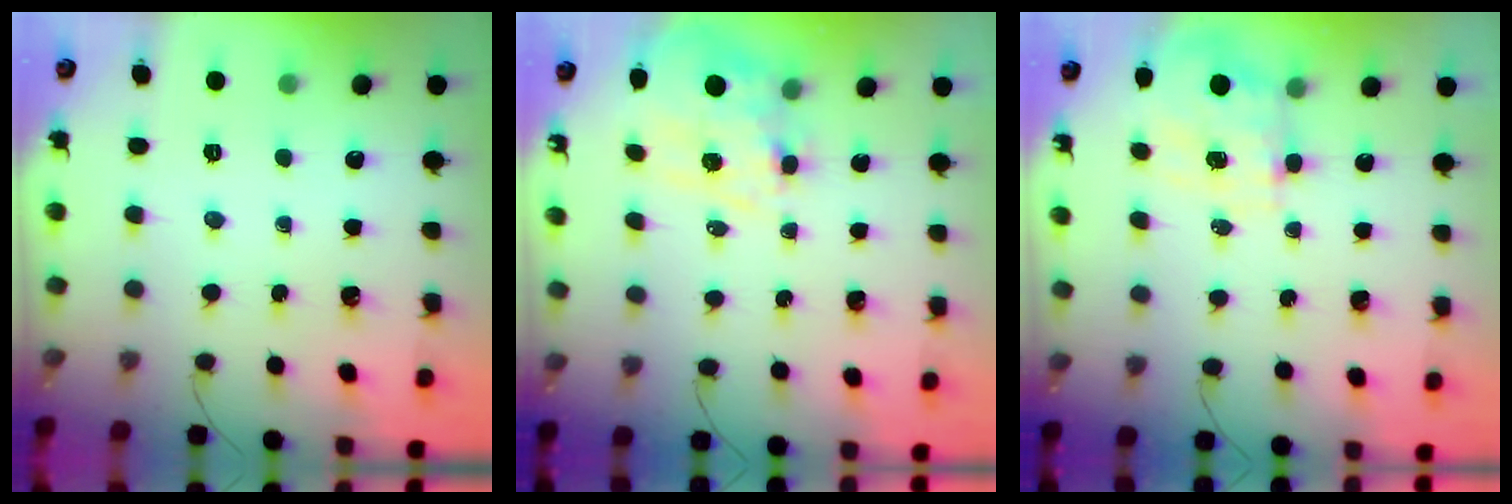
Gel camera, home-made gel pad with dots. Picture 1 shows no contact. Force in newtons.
{"total": 12.3, "press": 12.0, "slide": 2.7}
{"total": 3.4, "press": 3.3, "slide": 1.0}